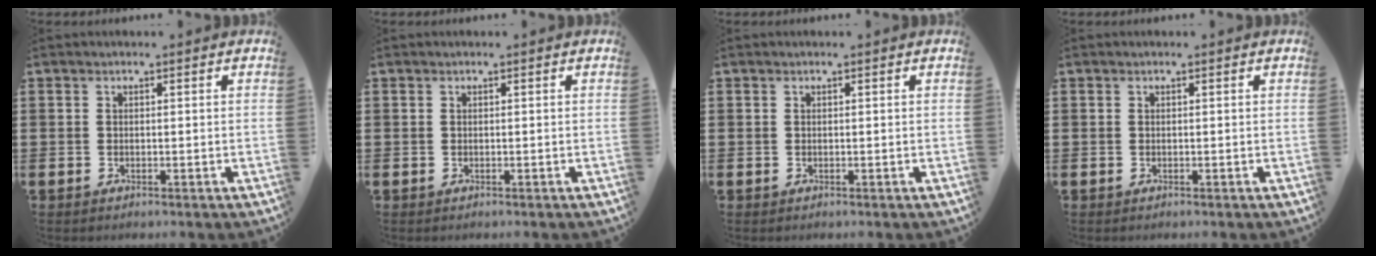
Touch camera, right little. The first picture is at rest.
{"total": 0.0}
{"total": 0.0}
{"total": 0.0}